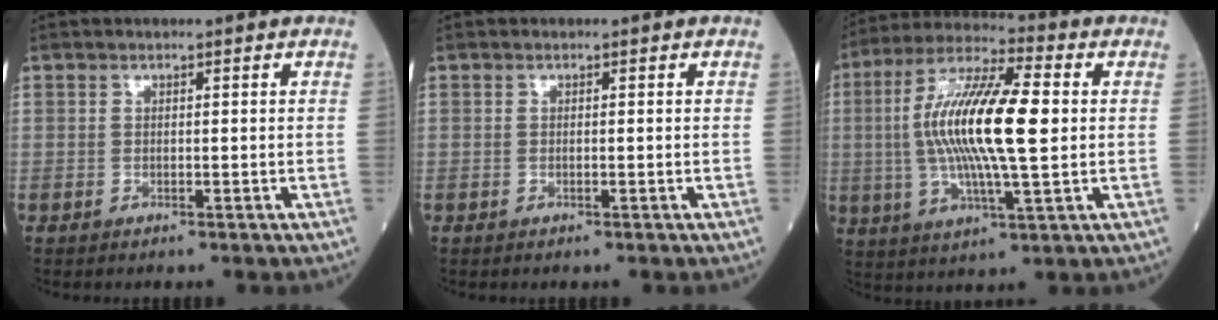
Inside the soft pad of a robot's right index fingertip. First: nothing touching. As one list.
[{"total": 0.0}, {"total": 16.4, "force": [0.9, 2.8, 16.1], "torque": [-0.318, 0.011, 0.010]}]